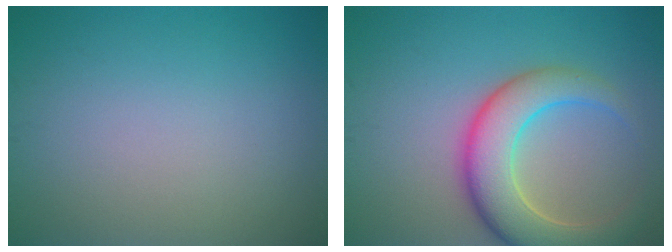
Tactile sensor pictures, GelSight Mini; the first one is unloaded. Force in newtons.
{"total": 7.2, "press": 7.2, "slide": 0.6}